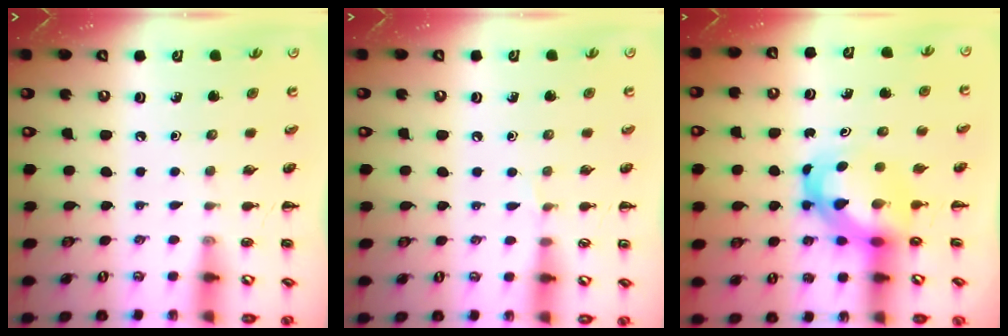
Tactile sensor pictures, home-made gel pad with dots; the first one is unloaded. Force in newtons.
{"total": 3.0, "press": 2.8, "slide": 1.1}
{"total": 5.1, "press": 5.0, "slide": 1.2}